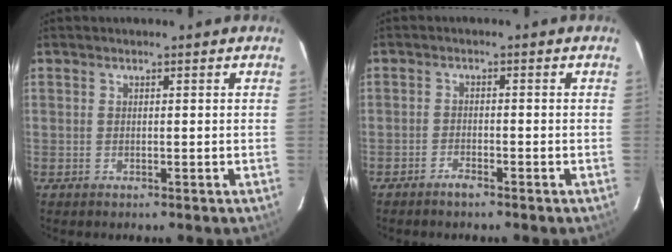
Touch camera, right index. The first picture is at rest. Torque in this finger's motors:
{"motor_torque": [0.03, 0.03, -0.01, -0.01]}